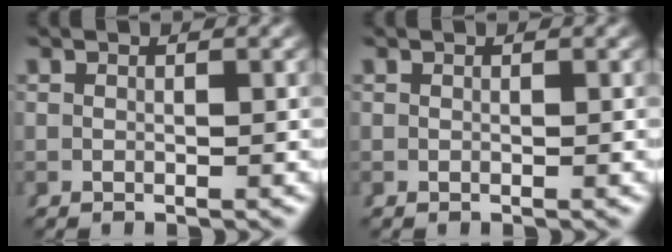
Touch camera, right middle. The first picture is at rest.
{"total": 0.0}